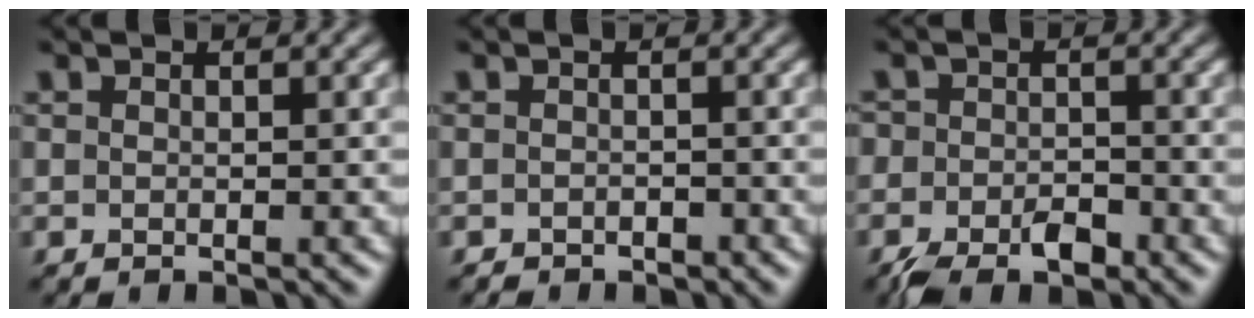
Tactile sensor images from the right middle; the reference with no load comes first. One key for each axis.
{"total": 0.8, "fx": -0.7, "fy": 0.4, "fz": 0.2, "tx": -0.003, "ty": -0.001, "tz": -0.011}
{"total": 4.2, "fx": -2.9, "fy": 2.3, "fz": 2.1, "tx": -0.038, "ty": -0.003, "tz": -0.058}